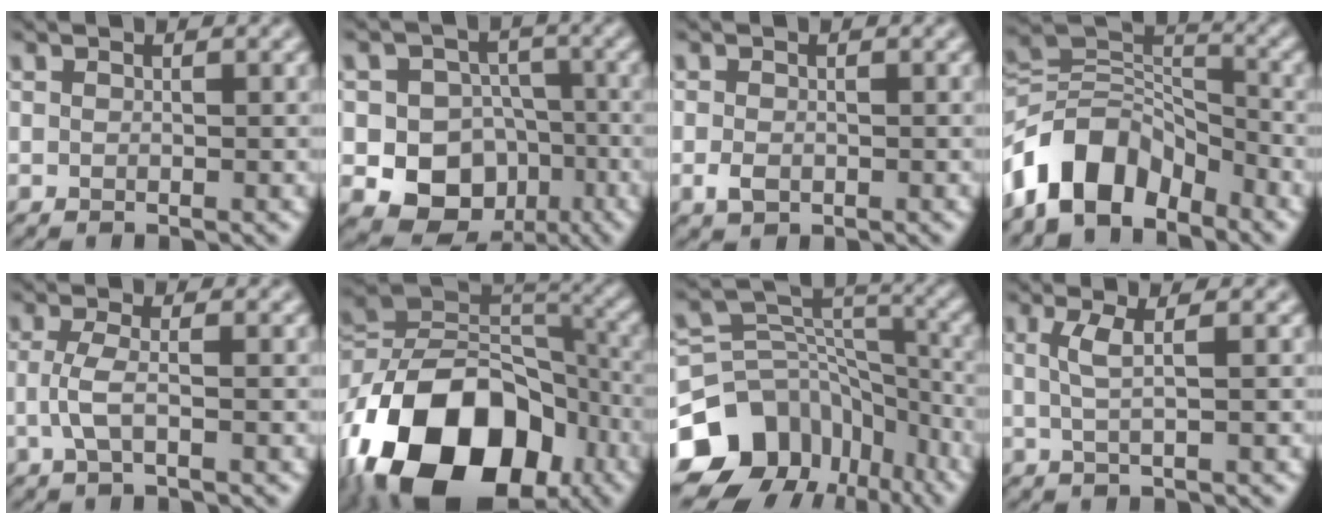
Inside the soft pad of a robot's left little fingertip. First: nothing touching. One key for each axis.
{"total": 10.6, "fx": -4.0, "fy": 9.1, "fz": 3.6, "tx": -0.046, "ty": -0.004, "tz": -0.078}
{"total": 1.6, "fx": -0.6, "fy": 1.1, "fz": 1.0, "tx": -0.023, "ty": -0.001, "tz": -0.013}
{"total": 8.7, "fx": -5.7, "fy": 4.9, "fz": 4.4, "tx": -0.066, "ty": 0.012, "tz": -0.119}
{"total": 2.3, "fx": -0.6, "fy": 0.5, "fz": 2.1, "tx": -0.054, "ty": 0.001, "tz": -0.014}
{"total": 19.9, "fx": -10.7, "fy": 12.6, "fz": 11.1, "tx": -0.203, "ty": -0.005, "tz": -0.176}
{"total": 15.1, "fx": -9.1, "fy": 11.1, "fz": 4.7, "tx": -0.132, "ty": 0.004, "tz": -0.125}
{"total": 2.2, "fx": 0.4, "fy": 0.3, "fz": 2.2, "tx": -0.046, "ty": 0.002, "tz": 0.007}